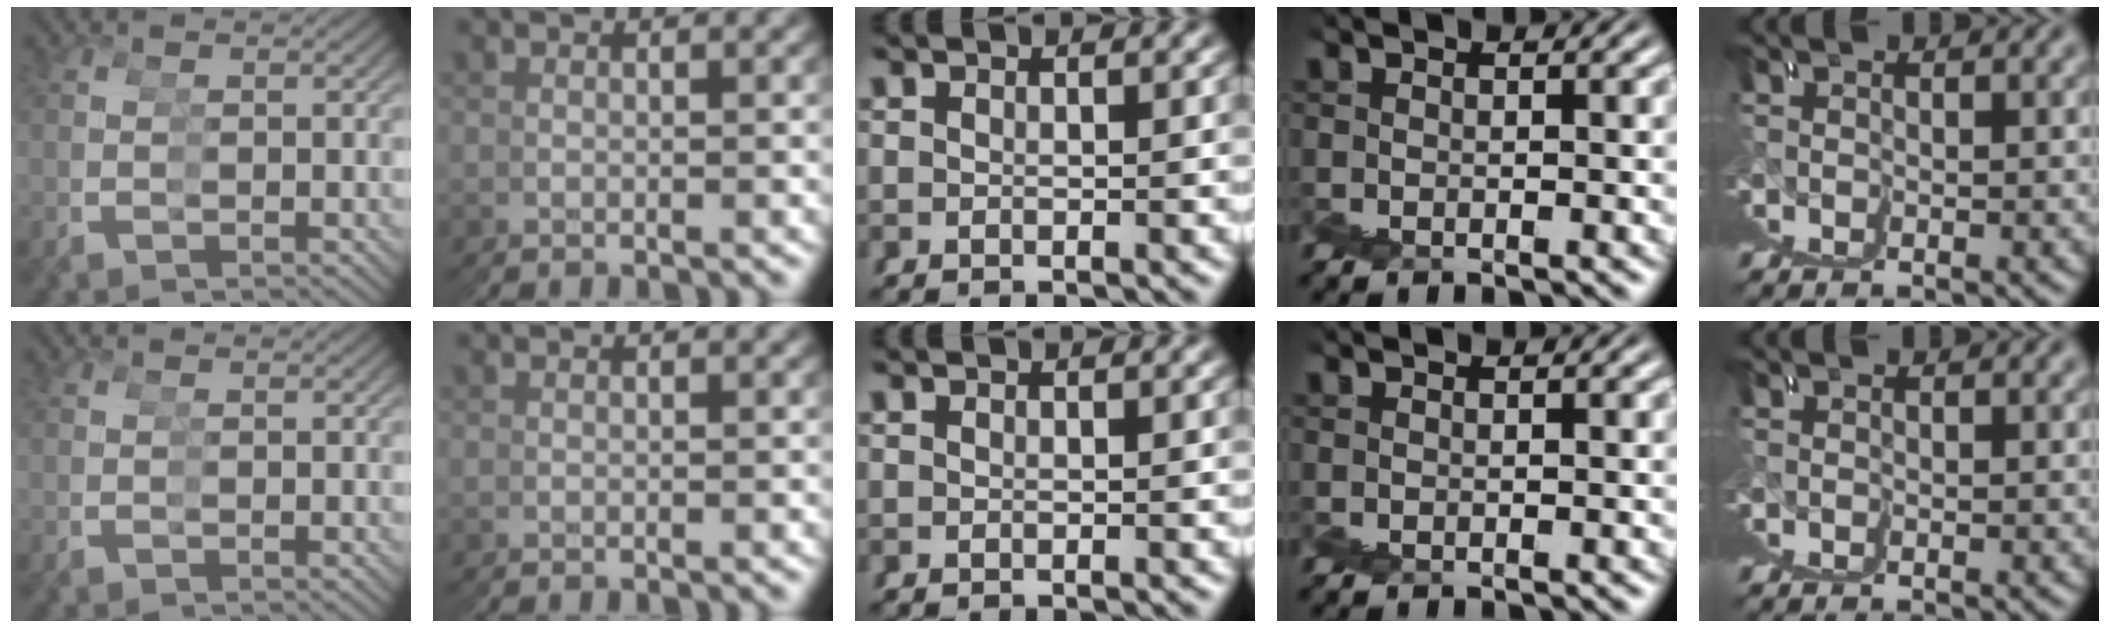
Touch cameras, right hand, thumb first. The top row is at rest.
{}